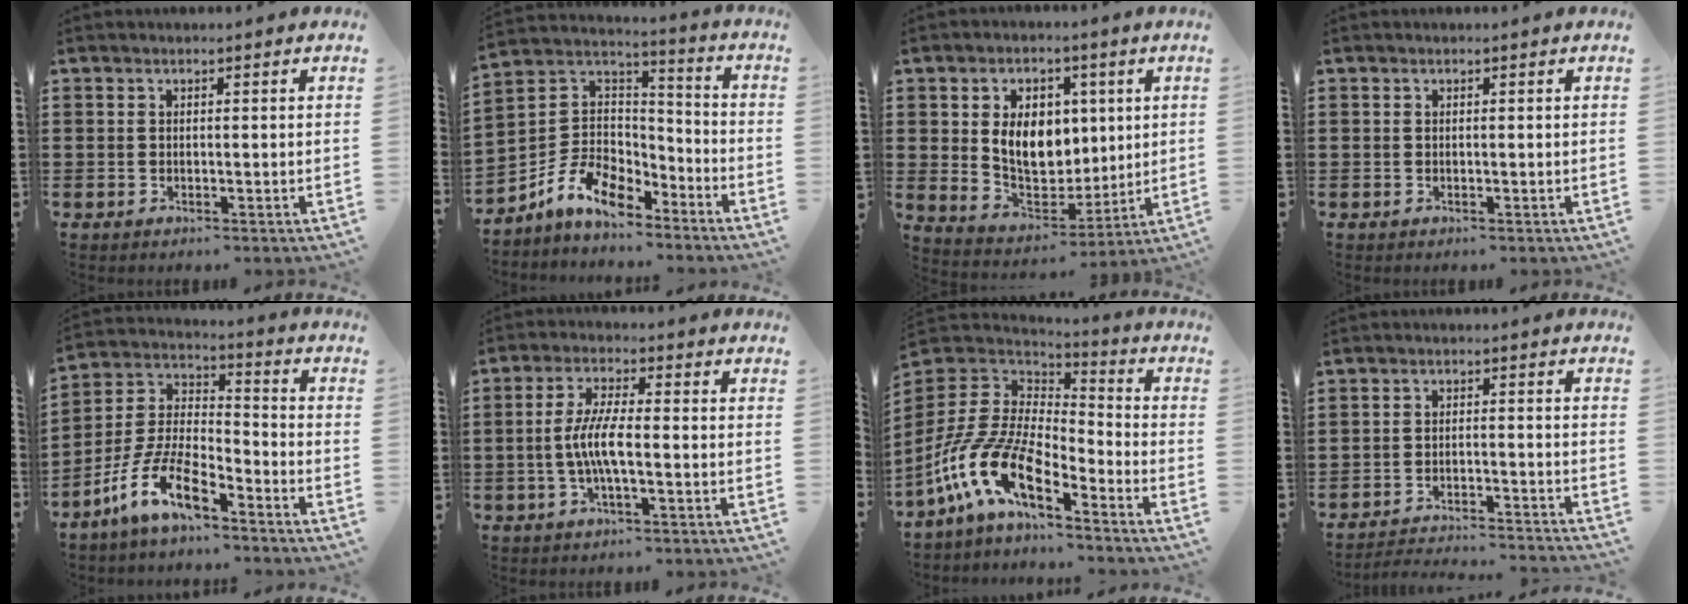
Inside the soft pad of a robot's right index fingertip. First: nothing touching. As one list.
[{"total": 9.7, "force": [-6.3, 5.9, 4.4], "torque": [-0.116, 0.015, -0.122]}, {"total": 9.7, "force": [1.7, 7.1, 6.4], "torque": [-0.117, 0.008, 0.028]}, {"total": 0.0}, {"total": 10.7, "force": [-7.5, 3.3, 6.9], "torque": [-0.160, 0.004, -0.151]}, {"total": 6.1, "force": [-1.4, 1.4, 5.7], "torque": [-0.128, -0.007, -0.035]}, {"total": 13.0, "force": [-7.4, 5.5, 9.2], "torque": [-0.230, -0.004, -0.157]}, {"total": 3.4, "force": [-3.3, -0.1, 0.7], "torque": [-0.016, 0.000, -0.070]}]